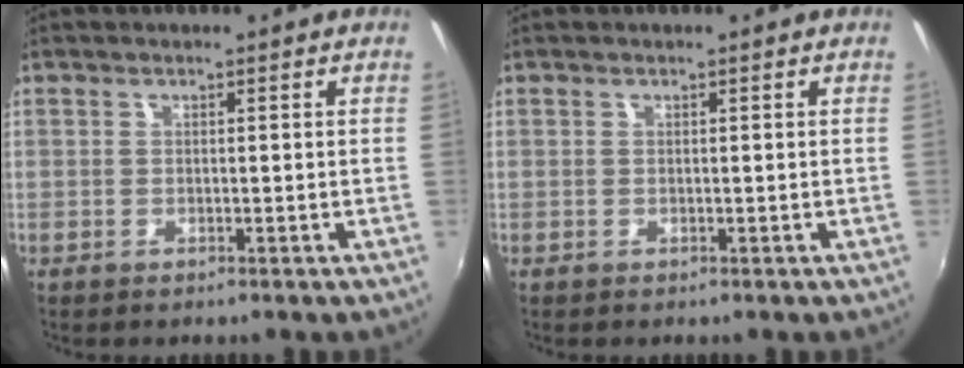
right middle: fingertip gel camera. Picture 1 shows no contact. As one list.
[{"total": 0.0}]